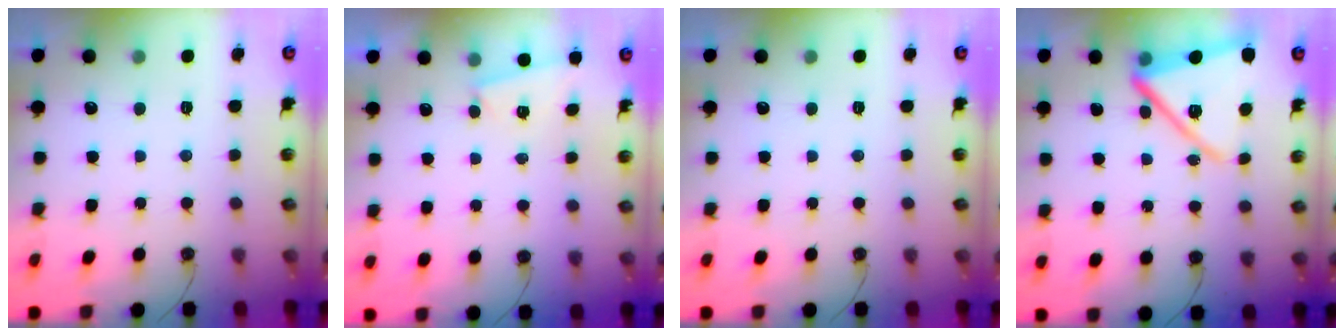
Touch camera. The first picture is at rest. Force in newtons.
{"total": 1.7, "press": 1.3, "slide": 1.0}
{"total": 0.0}
{"total": 16.7, "press": 16.6, "slide": 1.6}